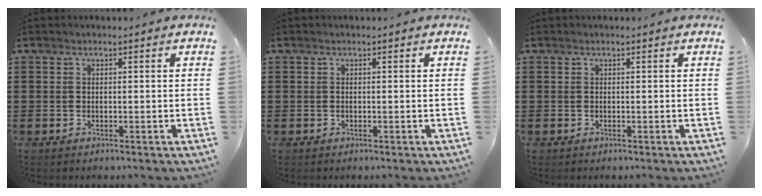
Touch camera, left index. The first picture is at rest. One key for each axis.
{"total": 0.0}
{"total": 0.0}